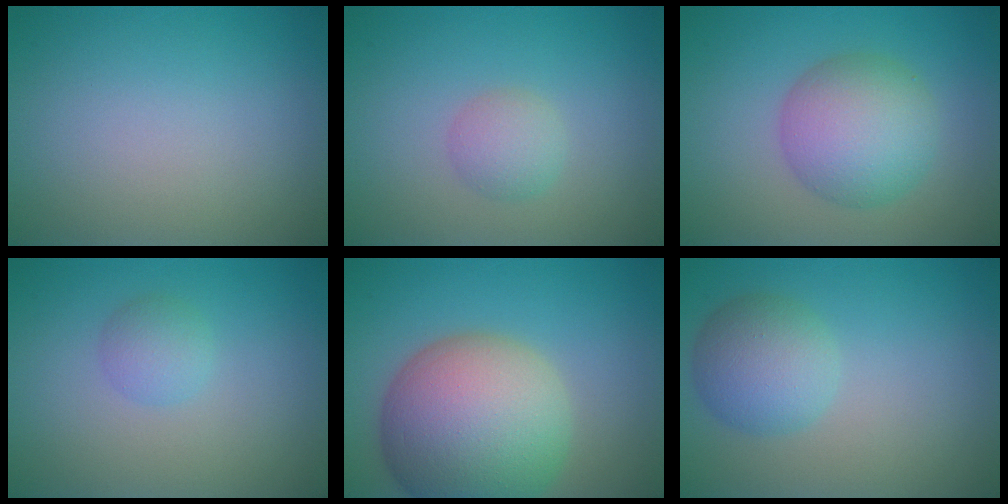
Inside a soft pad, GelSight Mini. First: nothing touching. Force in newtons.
{"total": 2.0, "press": 2.0, "slide": 0.0}
{"total": 6.2, "press": 6.2, "slide": 0.0}
{"total": 1.7, "press": 1.7, "slide": 0.0}
{"total": 12.8, "press": 12.7, "slide": 0.7}
{"total": 4.1, "press": 4.1, "slide": 0.2}